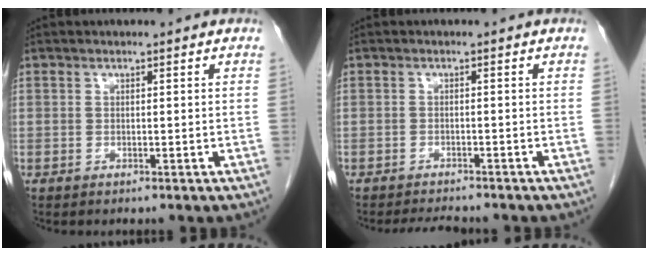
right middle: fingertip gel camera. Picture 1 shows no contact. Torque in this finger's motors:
{"motor_torque": [0.07, -0.05, -0.02, 0.00]}